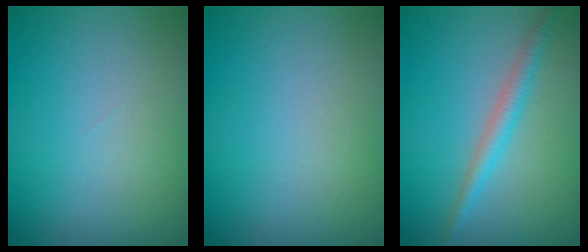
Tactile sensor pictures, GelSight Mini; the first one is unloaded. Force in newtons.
{"total": 0.0}
{"total": 2.3, "press": 2.3, "slide": 0.1}